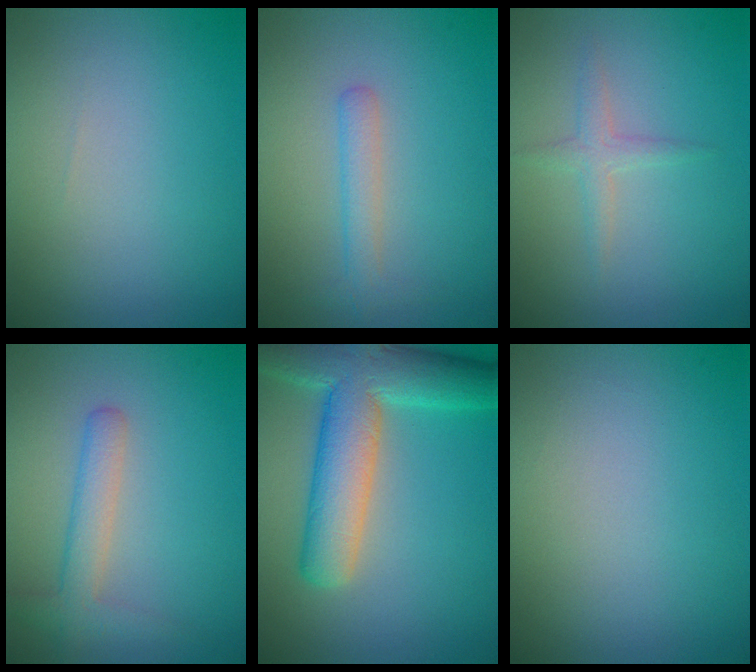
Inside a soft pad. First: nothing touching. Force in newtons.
{"total": 1.8, "press": 1.8, "slide": 0.1}
{"total": 1.9, "press": 1.9, "slide": 0.1}
{"total": 2.7, "press": 2.7, "slide": 0.1}
{"total": 8.6, "press": 8.6, "slide": 0.6}
{"total": 0.0}